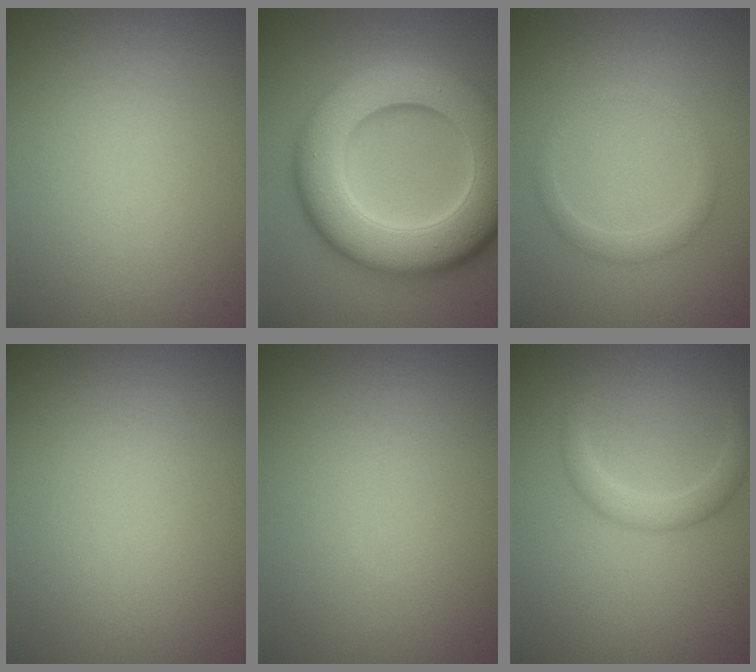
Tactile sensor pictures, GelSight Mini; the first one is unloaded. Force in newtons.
{"total": 12.8, "press": 12.8, "slide": 0.3}
{"total": 1.5, "press": 1.5, "slide": 0.2}
{"total": 0.0}
{"total": 0.0}
{"total": 1.9, "press": 1.9, "slide": 0.1}